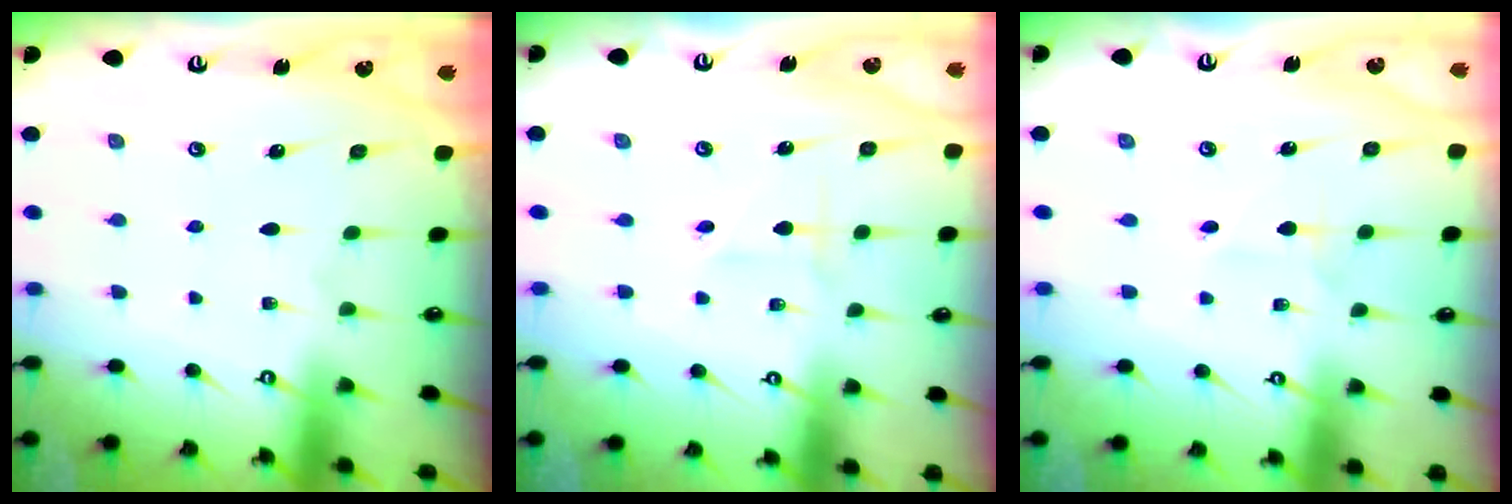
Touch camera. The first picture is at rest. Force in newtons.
{"total": 2.1, "press": 1.8, "slide": 1.1}
{"total": 1.9, "press": 1.9, "slide": 0.1}